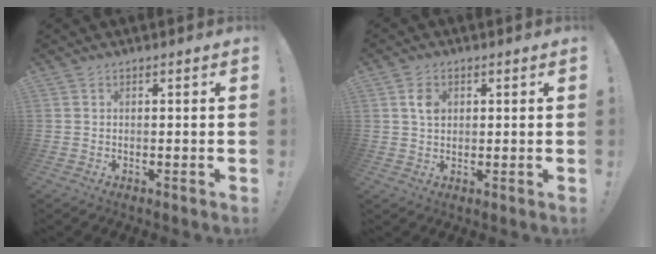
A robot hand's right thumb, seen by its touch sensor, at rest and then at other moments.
{"total": 4.2, "force": [1.1, 3.0, 2.6], "torque": [-0.030, -0.002, 0.017]}